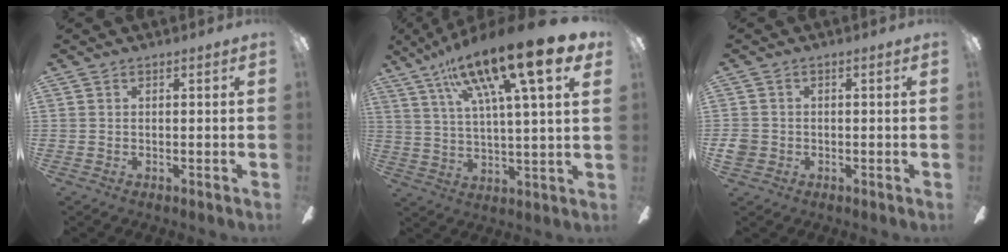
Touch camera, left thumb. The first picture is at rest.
{"total": 22.1, "force": [13.5, 4.0, 16.9], "torque": [-0.286, -0.070, 0.208]}
{"total": 2.8, "force": [-0.9, 2.3, 1.2], "torque": [-0.016, 0.006, -0.017]}